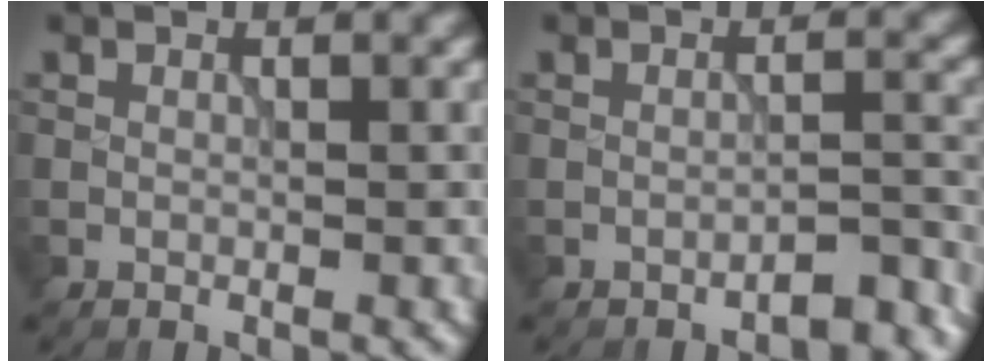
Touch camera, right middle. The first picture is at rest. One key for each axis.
{"total": 2.5, "fx": -2.3, "fy": 0.4, "fz": 1.0, "tx": -0.006, "ty": 0.009, "tz": -0.033}